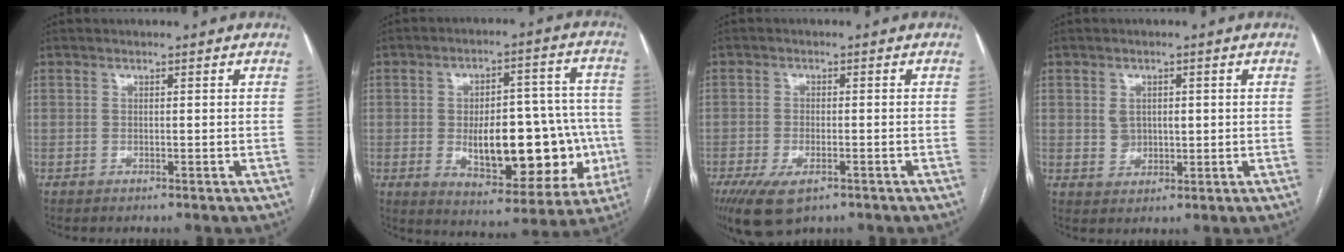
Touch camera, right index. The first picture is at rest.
{"total": 19.3, "force": [-3.6, 8.5, 16.9], "torque": [-0.210, 0.030, -0.027]}
{"total": 7.5, "force": [-4.4, 3.3, 5.1], "torque": [-0.094, -0.015, -0.072]}
{"total": 3.5, "force": [0.6, 2.8, 2.0], "torque": [-0.034, 0.007, 0.018]}